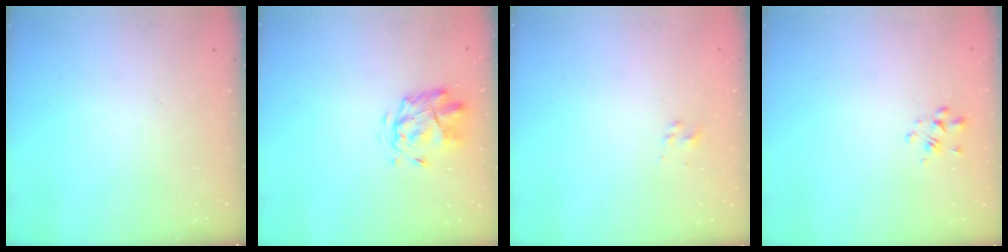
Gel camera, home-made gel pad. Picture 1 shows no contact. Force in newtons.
{"total": 2.6, "press": 2.2, "slide": 1.2}
{"total": 2.5, "press": 2.4, "slide": 0.8}
{"total": 1.4, "press": 1.2, "slide": 0.8}